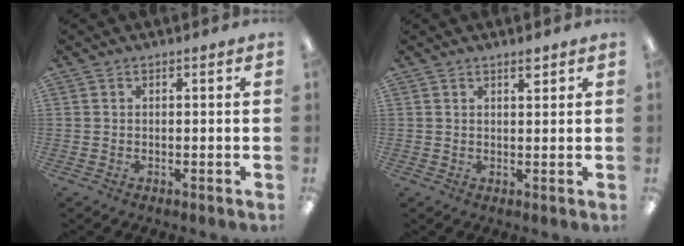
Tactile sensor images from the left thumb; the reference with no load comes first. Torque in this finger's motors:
{"motor_torque": [-0.03, 0.01, -0.16, -0.16, 0.03]}